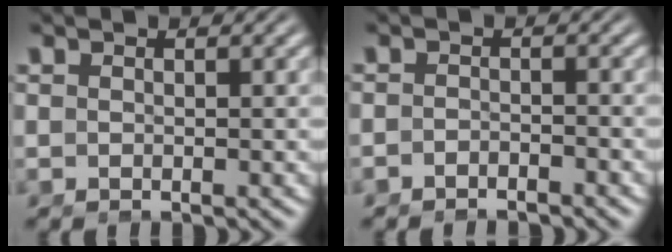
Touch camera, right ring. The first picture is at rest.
{"total": 2.0, "force": [-2.0, 0.2, -0.1], "torque": [-0.001, -0.007, -0.032]}